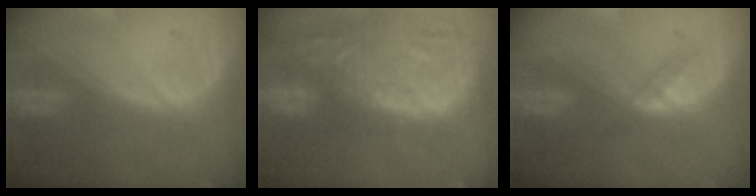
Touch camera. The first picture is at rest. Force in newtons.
{"total": 15.6, "press": 13.1, "slide": 8.5}
{"total": 1.8, "press": 1.8, "slide": 0.2}